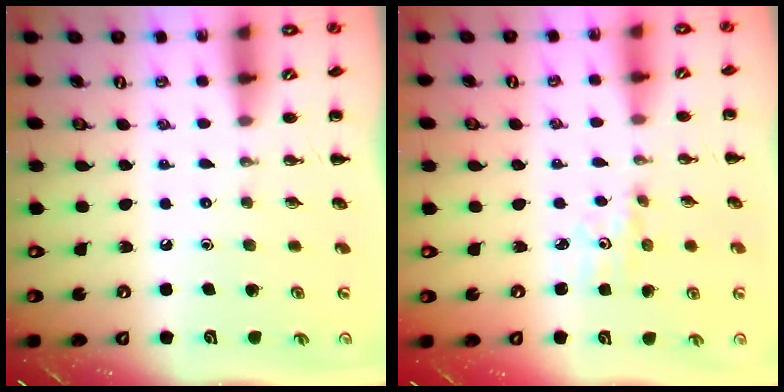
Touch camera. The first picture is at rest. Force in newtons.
{"total": 2.6, "press": 2.4, "slide": 0.9}